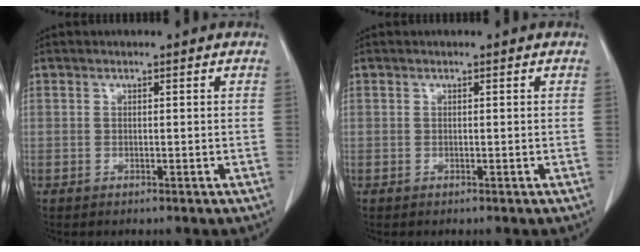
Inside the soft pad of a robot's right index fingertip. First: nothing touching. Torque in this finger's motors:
{"motor_torque": [0.00, 0.00, 0.00, 0.00]}